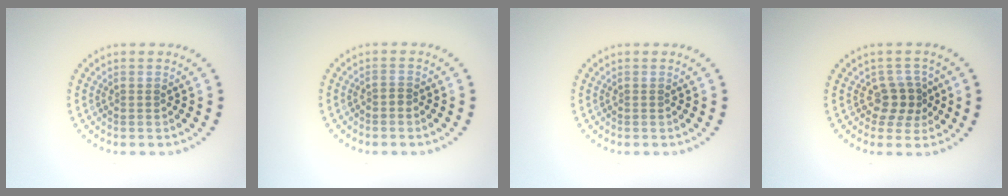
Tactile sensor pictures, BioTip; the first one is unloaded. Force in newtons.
{"total": 0.5, "press": 0.2, "slide": 0.5}
{"total": 0.0}
{"total": 2.4, "press": 2.0, "slide": 1.2}